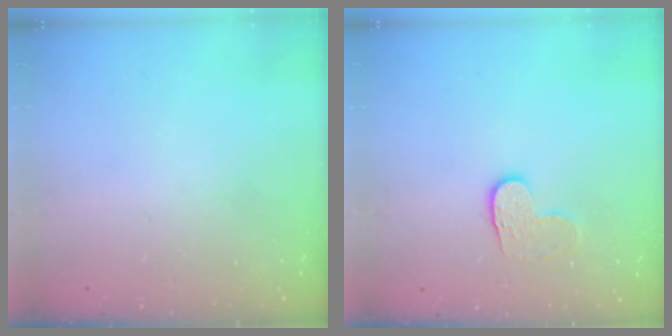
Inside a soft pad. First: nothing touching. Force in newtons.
{"total": 4.3, "press": 4.3, "slide": 0.5}